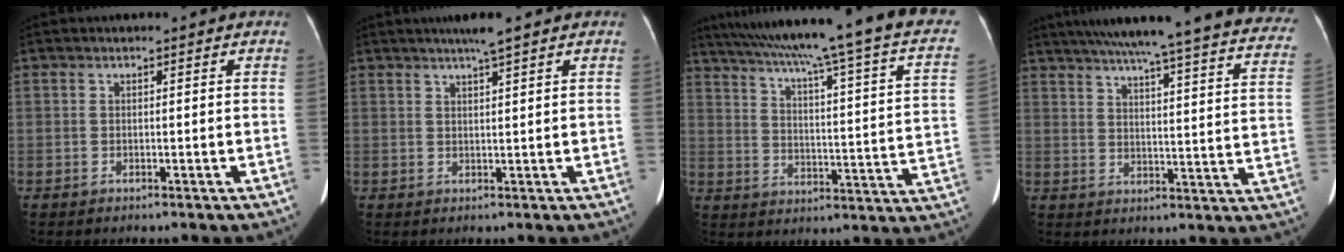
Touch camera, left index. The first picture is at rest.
{"total": 3.5, "force": [2.6, -0.3, 2.4], "torque": [-0.042, 0.006, 0.044]}
{"total": 30.0, "force": [23.6, 0.9, 18.4], "torque": [-0.253, -0.032, 0.301]}
{"total": 33.7, "force": [29.7, 2.5, 15.7], "torque": [-0.191, -0.067, 0.353]}